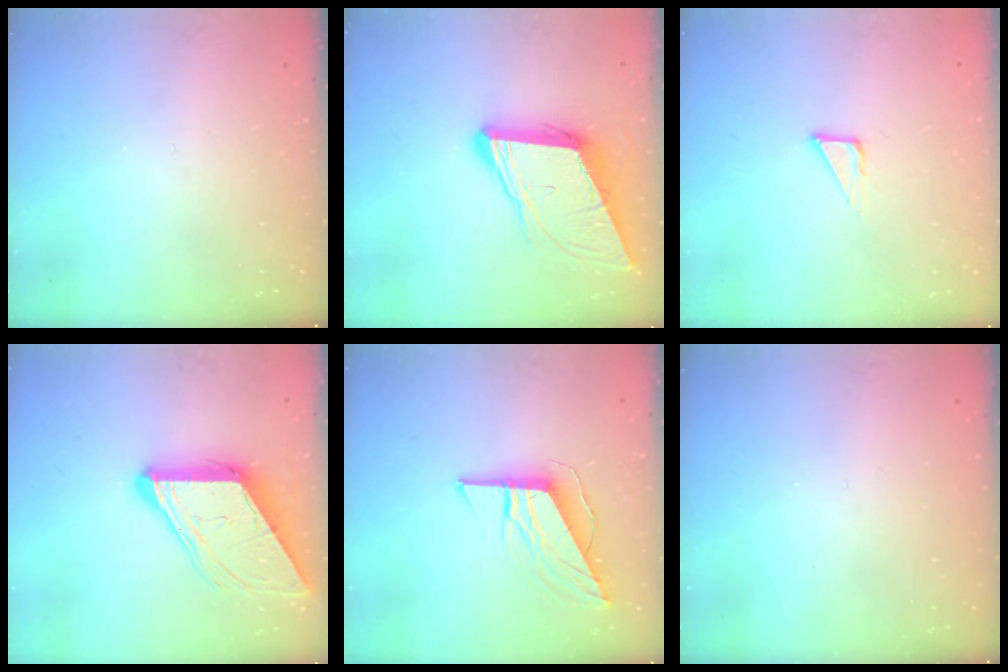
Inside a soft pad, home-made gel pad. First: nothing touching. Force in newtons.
{"total": 11.7, "press": 11.1, "slide": 3.5}
{"total": 3.6, "press": 3.6, "slide": 0.3}
{"total": 11.5, "press": 11.4, "slide": 1.1}
{"total": 9.6, "press": 9.6, "slide": 0.5}
{"total": 0.0}